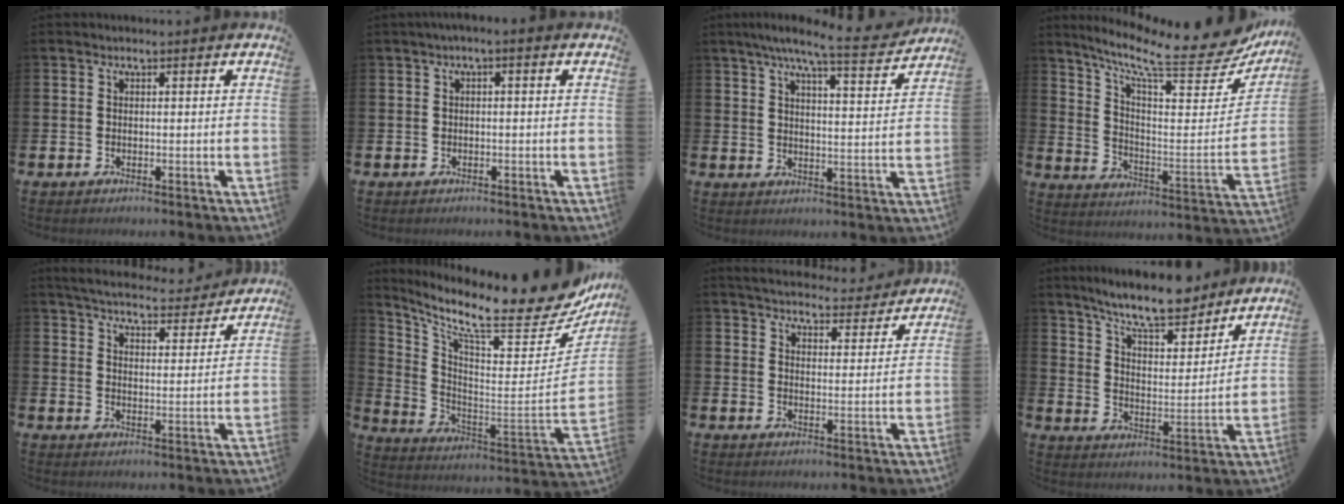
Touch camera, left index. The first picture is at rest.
{"total": 1.1, "force": [-0.2, 0.1, 1.1], "torque": [-0.024, 0.003, -0.004]}
{"total": 8.0, "force": [7.0, 0.6, 3.8], "torque": [-0.077, -0.037, 0.119]}
{"total": 10.6, "force": [8.2, 2.5, 6.2], "torque": [-0.118, -0.073, 0.125]}
{"total": 5.3, "force": [5.1, 0.9, 0.9], "torque": [-0.037, -0.037, 0.087]}
{"total": 15.4, "force": [11.8, 3.5, 9.1], "torque": [-0.151, -0.105, 0.187]}
{"total": 4.9, "force": [4.7, 0.9, 0.5], "torque": [-0.019, -0.039, 0.080]}
{"total": 9.4, "force": [8.7, 1.4, 3.3], "torque": [-0.083, -0.051, 0.155]}